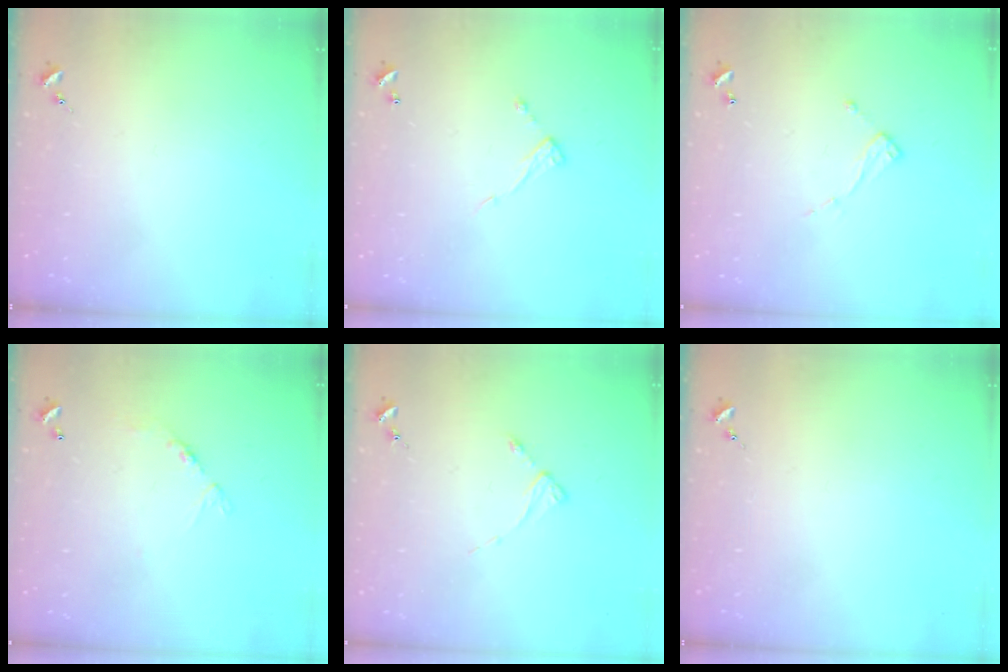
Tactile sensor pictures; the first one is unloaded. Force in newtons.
{"total": 6.4, "press": 6.4, "slide": 0.2}
{"total": 6.9, "press": 6.9, "slide": 0.4}
{"total": 5.9, "press": 5.9, "slide": 0.4}
{"total": 2.4, "press": 2.4, "slide": 0.3}
{"total": 0.0}